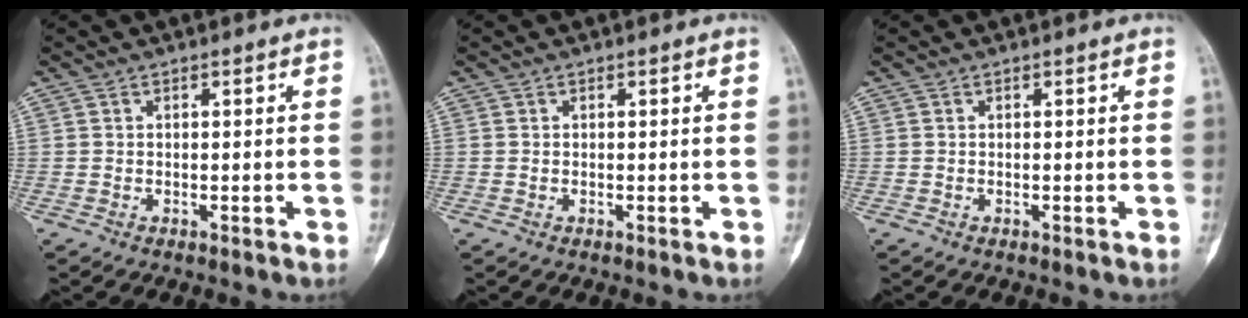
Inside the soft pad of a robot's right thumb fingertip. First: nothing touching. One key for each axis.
{"total": 0.0}
{"total": 0.0}